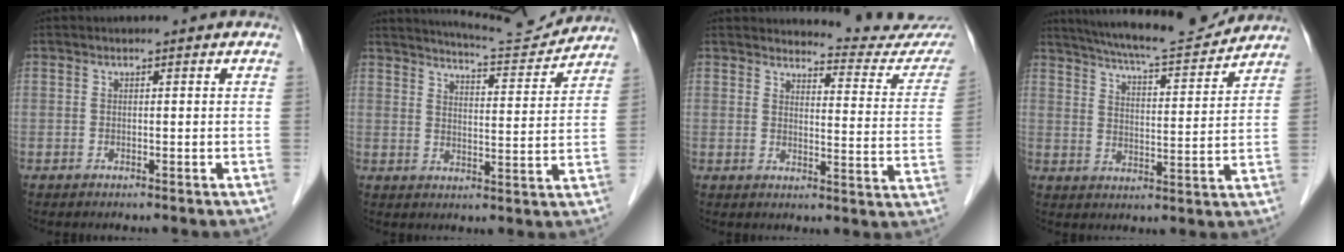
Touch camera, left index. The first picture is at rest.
{"total": 10.7, "force": [10.5, -0.1, 1.8], "torque": [-0.033, -0.002, 0.147]}
{"total": 13.4, "force": [13.3, 0.4, 1.5], "torque": [-0.004, -0.094, 0.134]}
{"total": 14.9, "force": [13.9, 1.2, 5.4], "torque": [-0.095, 0.002, 0.205]}